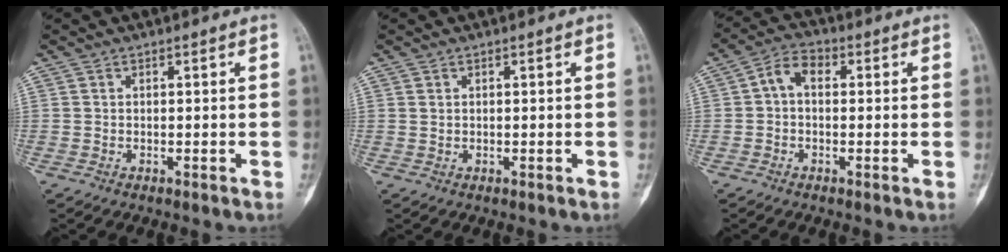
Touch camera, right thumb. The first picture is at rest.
{"total": 0.6, "force": [0.3, 0.4, 0.3], "torque": [-0.004, 0.000, 0.006]}
{"total": 5.0, "force": [0.3, 3.4, 3.7], "torque": [-0.054, 0.017, -0.006]}